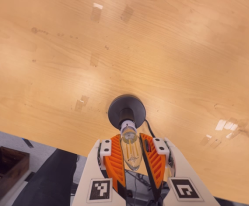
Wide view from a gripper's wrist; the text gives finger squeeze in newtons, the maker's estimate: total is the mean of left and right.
{"total": 10.0, "left": 9.2, "right": 10.9}